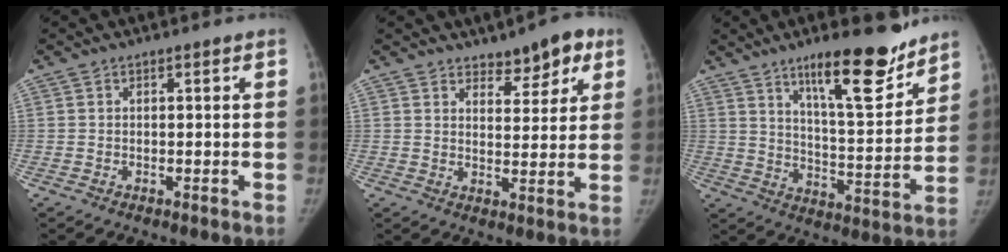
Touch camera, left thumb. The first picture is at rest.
{"total": 7.4, "force": [4.9, 3.5, 4.3], "torque": [-0.025, -0.029, 0.068]}
{"total": 18.1, "force": [12.9, 4.5, 11.9], "torque": [-0.145, -0.092, 0.211]}